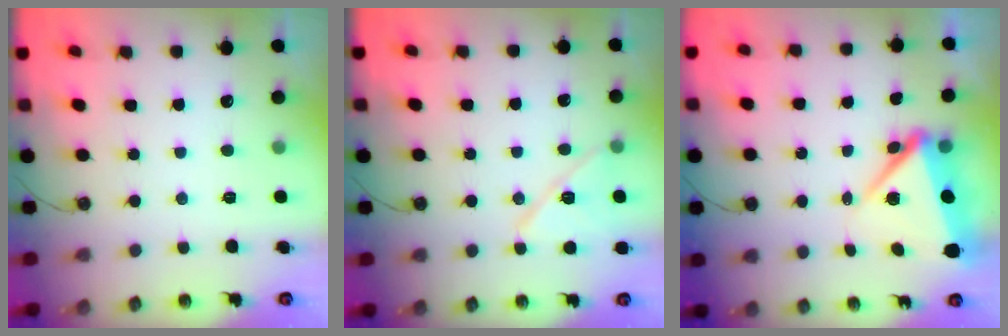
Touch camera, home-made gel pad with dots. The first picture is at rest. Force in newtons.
{"total": 11.7, "press": 11.6, "slide": 0.9}
{"total": 7.5, "press": 7.3, "slide": 1.8}